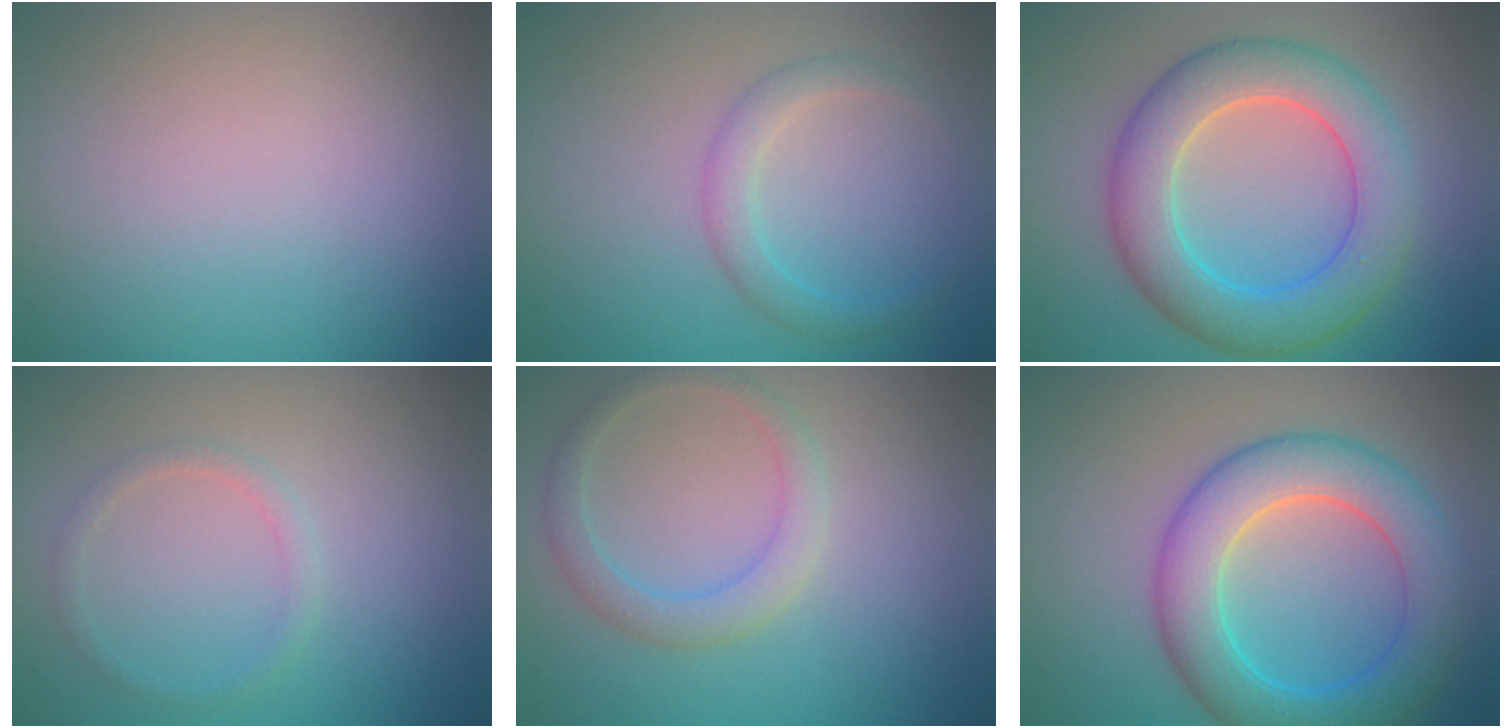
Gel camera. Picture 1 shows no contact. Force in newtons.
{"total": 2.1, "press": 2.1, "slide": 0.1}
{"total": 7.5, "press": 7.5, "slide": 0.2}
{"total": 1.2, "press": 1.2, "slide": 0.0}
{"total": 2.5, "press": 2.5, "slide": 0.1}
{"total": 7.6, "press": 7.6, "slide": 0.1}